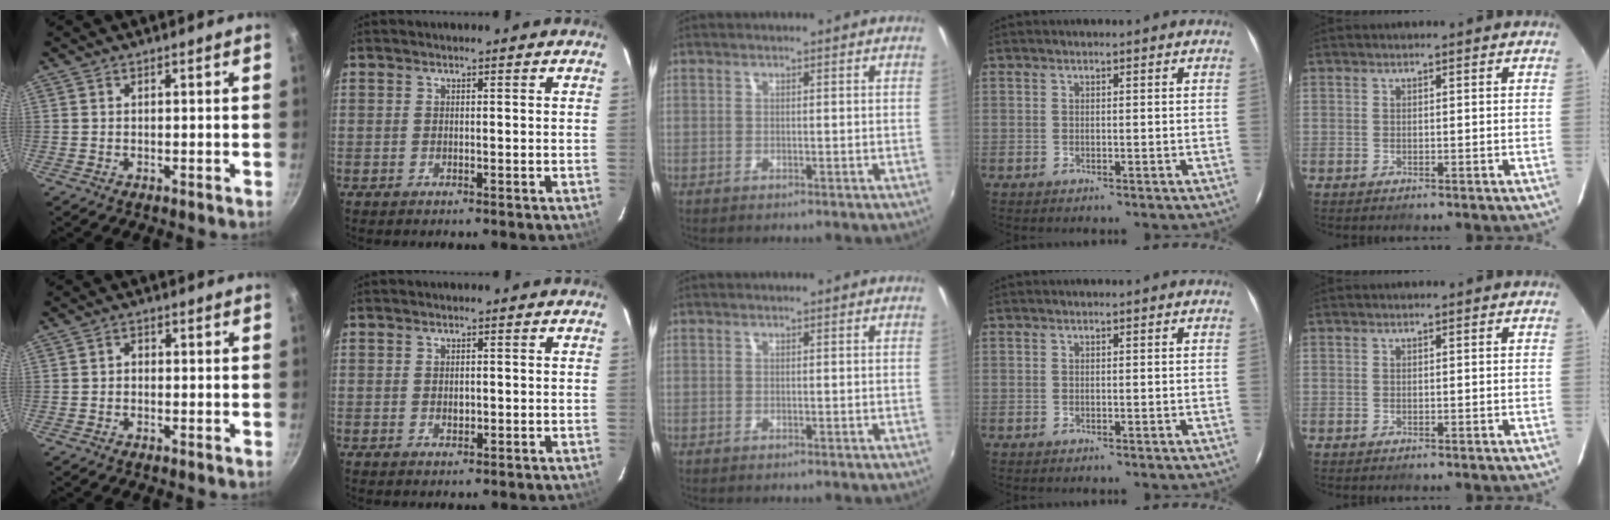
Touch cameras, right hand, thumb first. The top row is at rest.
{"thumb": {"total": 1.4, "force": [-0.4, 1.1, 0.7], "torque": [-0.009, 0.008, -0.009]}, "index": {"total": 1.4, "force": [-0.1, 1.0, 0.9], "torque": [-0.015, 0.003, 0.000]}}